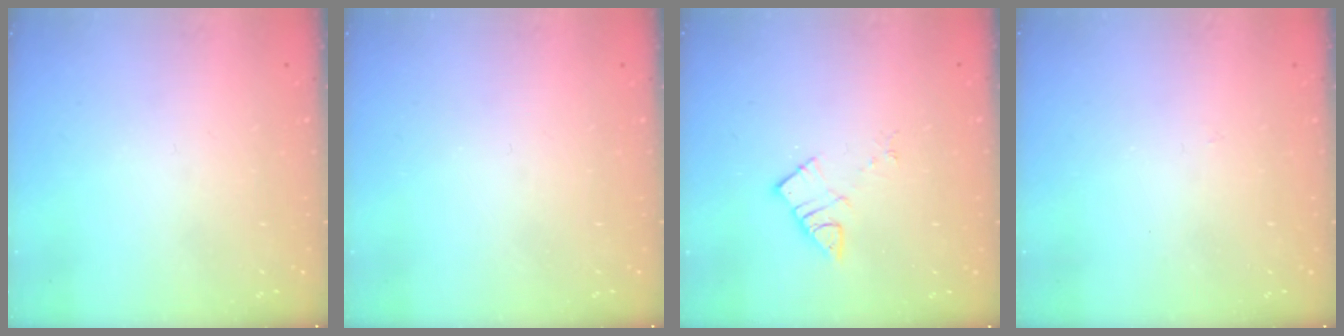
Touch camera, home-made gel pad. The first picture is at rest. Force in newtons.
{"total": 0.0}
{"total": 5.8, "press": 5.8, "slide": 0.0}
{"total": 2.8, "press": 2.8, "slide": 0.4}